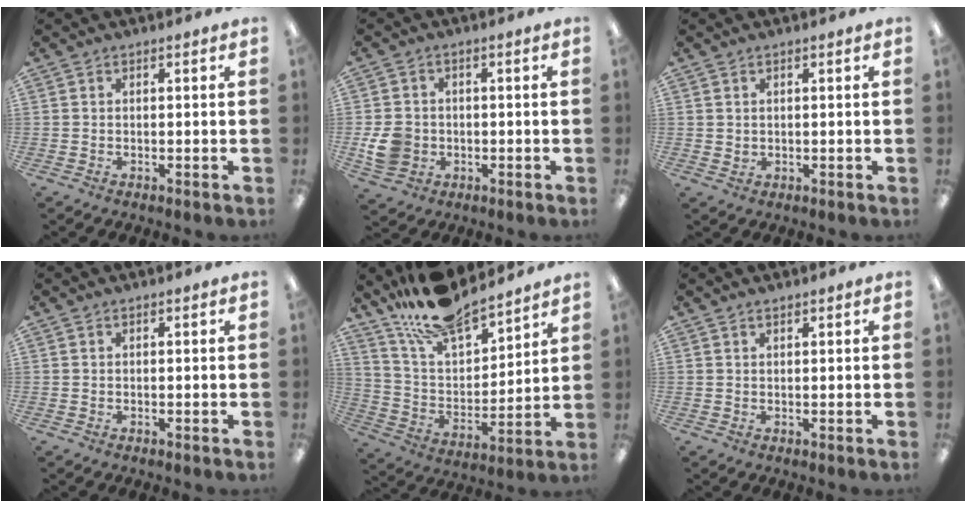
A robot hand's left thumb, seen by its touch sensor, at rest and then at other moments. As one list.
[{"total": 6.4, "force": [-1.1, 5.6, 2.9], "torque": [-0.055, 0.006, -0.020]}, {"total": 1.0, "force": [0.8, 0.6, 0.2], "torque": [-0.004, -0.001, 0.016]}, {"total": 0.0}, {"total": 16.4, "force": [14.8, 4.4, 5.5], "torque": [-0.121, -0.103, 0.268]}, {"total": 0.9, "force": [0.9, 0.1, 0.3], "torque": [-0.006, -0.001, 0.015]}]